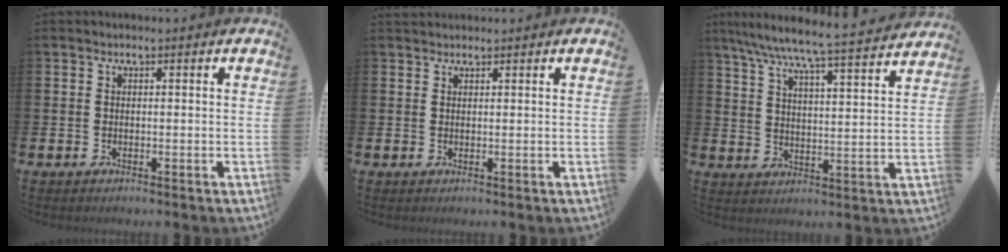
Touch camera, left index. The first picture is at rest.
{"total": 1.2, "force": [1.1, 0.3, -0.1], "torque": [0.014, -0.002, 0.018]}
{"total": 7.7, "force": [7.1, -0.1, 2.8], "torque": [-0.074, -0.057, 0.119]}